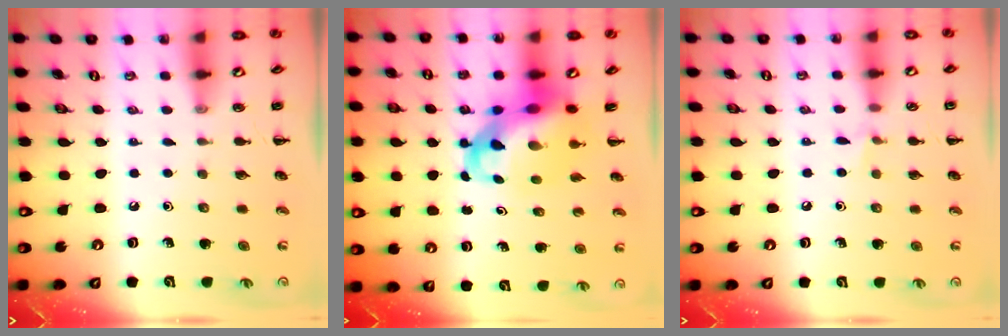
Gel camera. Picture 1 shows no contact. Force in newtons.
{"total": 7.9, "press": 7.6, "slide": 2.3}
{"total": 3.9, "press": 3.7, "slide": 1.2}